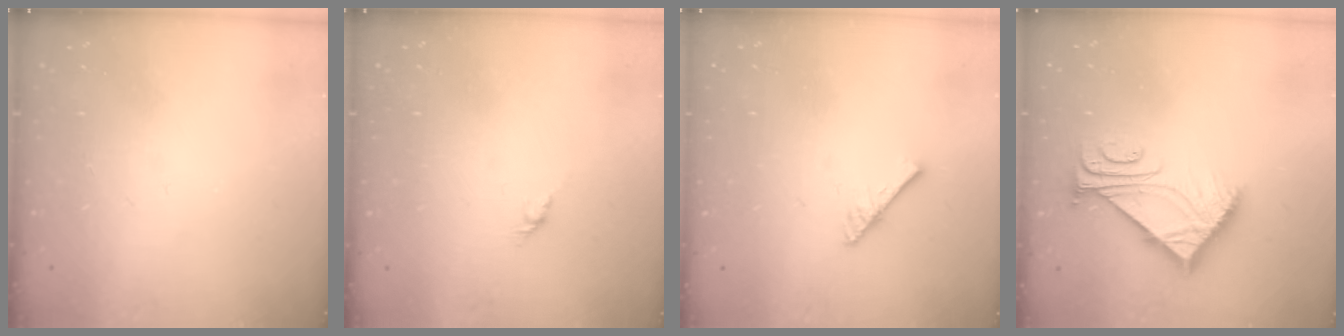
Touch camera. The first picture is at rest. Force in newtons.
{"total": 1.6, "press": 1.5, "slide": 0.7}
{"total": 4.2, "press": 4.2, "slide": 0.4}
{"total": 7.5, "press": 7.4, "slide": 0.8}